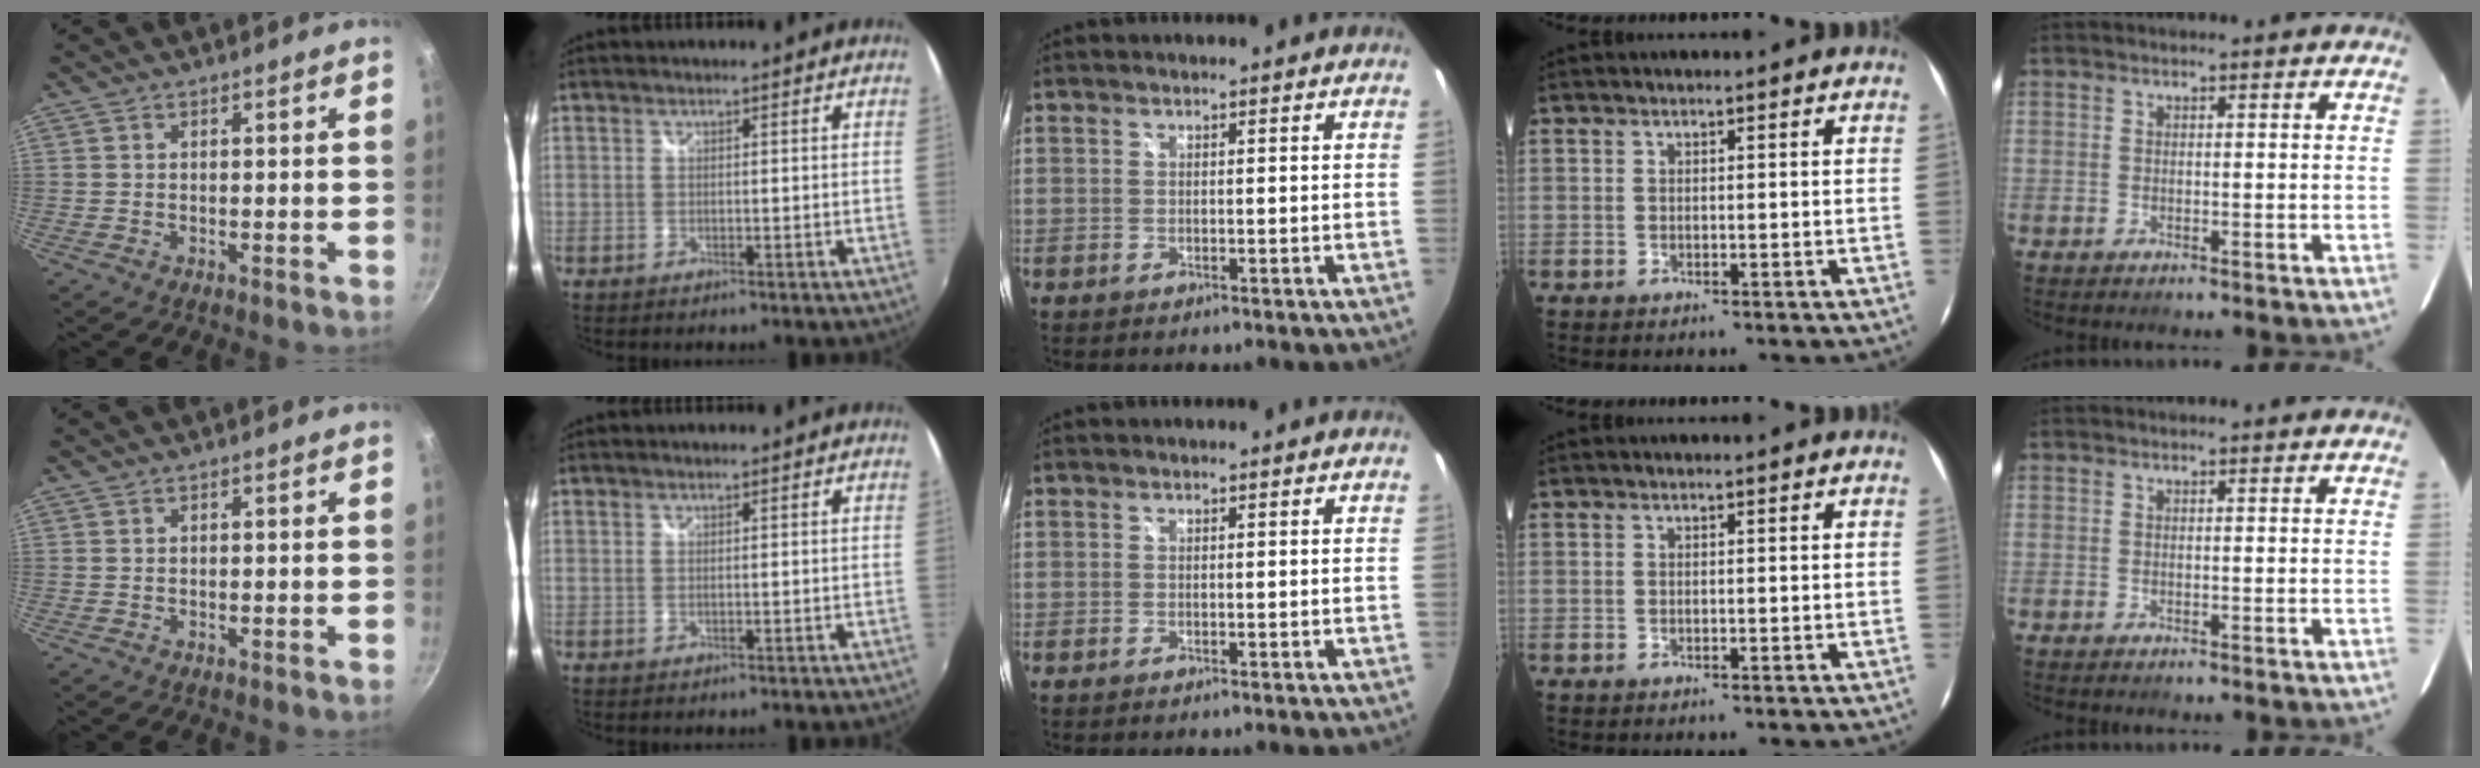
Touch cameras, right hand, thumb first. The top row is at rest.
{}